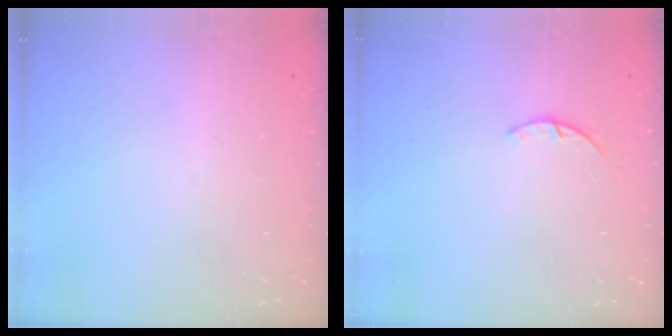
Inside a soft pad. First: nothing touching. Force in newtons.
{"total": 1.4, "press": 1.4, "slide": 0.3}